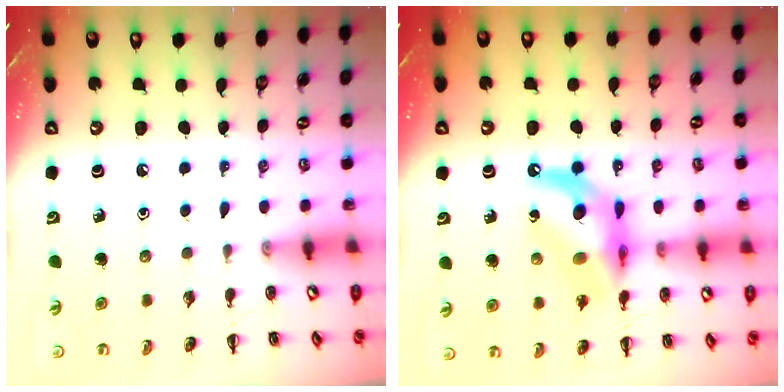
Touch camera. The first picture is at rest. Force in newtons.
{"total": 13.6, "press": 13.0, "slide": 3.7}